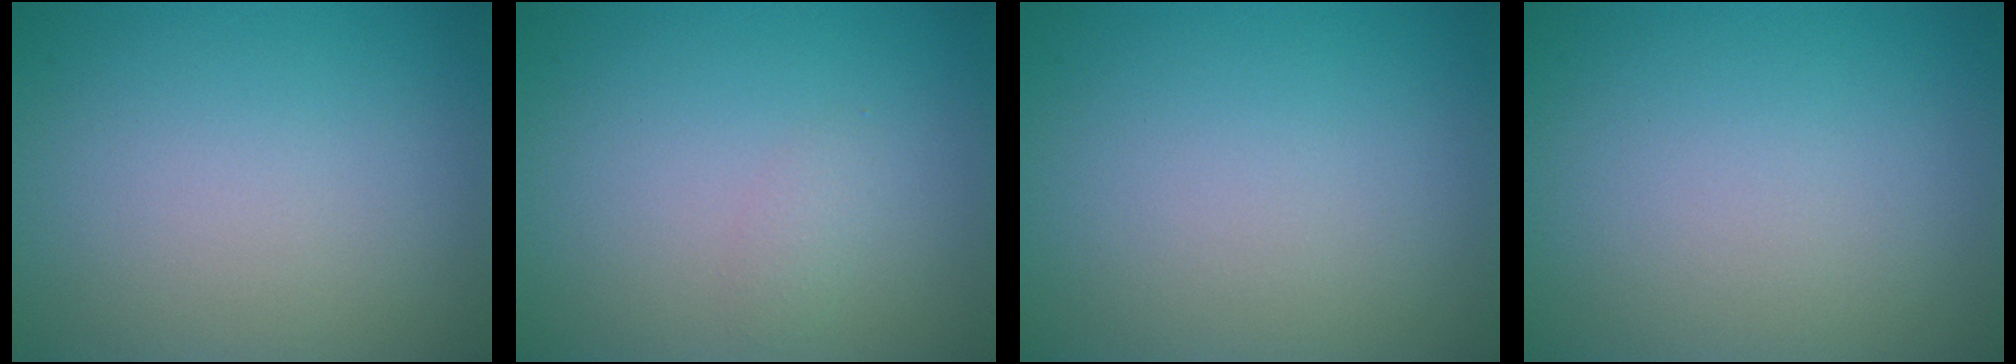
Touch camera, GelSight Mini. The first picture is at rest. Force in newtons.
{"total": 0.8, "press": 0.8, "slide": 0.0}
{"total": 0.0}
{"total": 0.0}